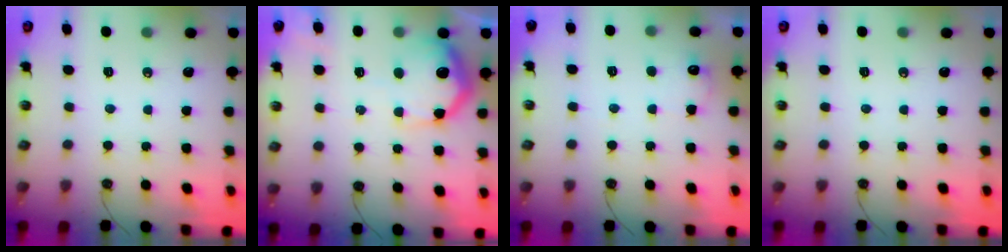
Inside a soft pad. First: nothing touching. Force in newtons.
{"total": 18.4, "press": 18.3, "slide": 1.3}
{"total": 7.2, "press": 7.1, "slide": 0.6}
{"total": 0.0}